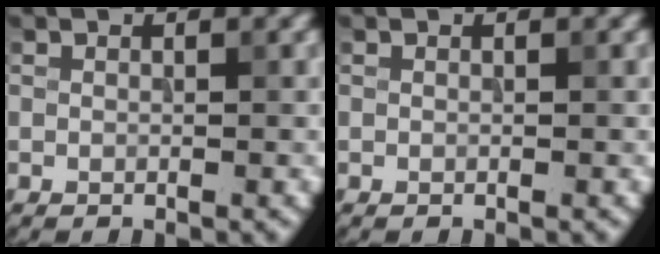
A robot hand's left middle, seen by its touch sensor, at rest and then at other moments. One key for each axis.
{"total": 0.0}